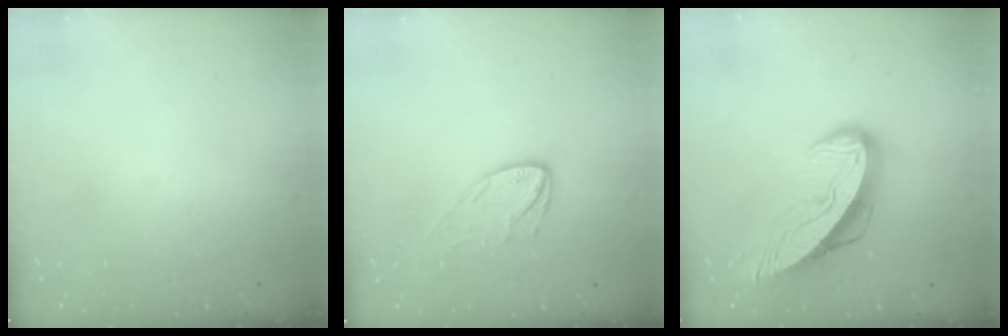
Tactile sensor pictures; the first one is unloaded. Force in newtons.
{"total": 7.9, "press": 7.9, "slide": 0.3}
{"total": 11.9, "press": 11.8, "slide": 1.3}